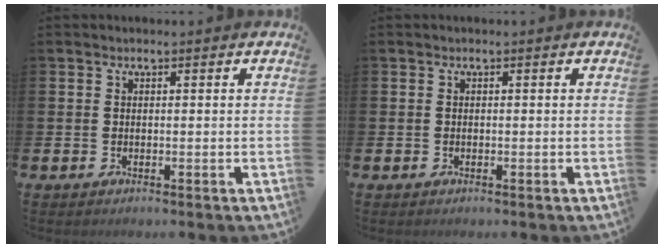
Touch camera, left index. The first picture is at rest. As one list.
[{"total": 0.0}]